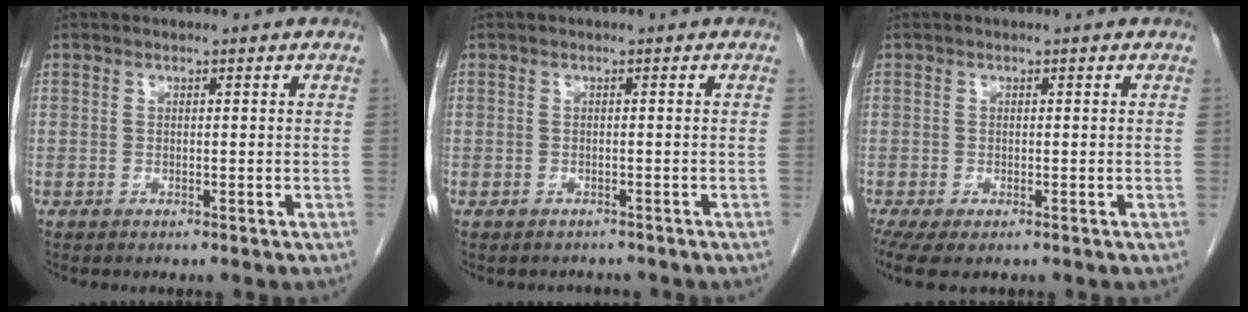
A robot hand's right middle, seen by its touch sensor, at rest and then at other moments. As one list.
[{"total": 1.6, "force": [-1.5, 0.7, 0.0], "torque": [-0.009, -0.003, -0.021]}, {"total": 5.1, "force": [-3.2, 2.0, 3.4], "torque": [-0.064, -0.015, -0.052]}]